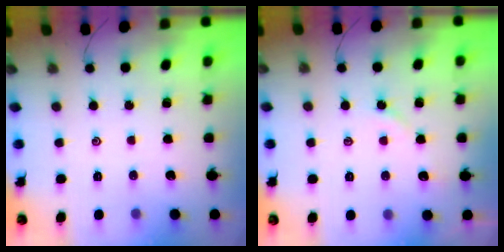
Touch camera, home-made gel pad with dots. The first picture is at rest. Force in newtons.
{"total": 3.3, "press": 3.2, "slide": 0.6}